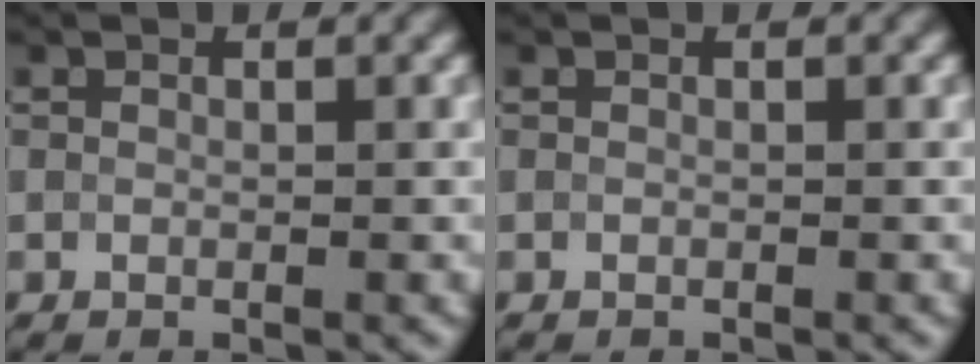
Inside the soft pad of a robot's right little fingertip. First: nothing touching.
{"total": 0.0}